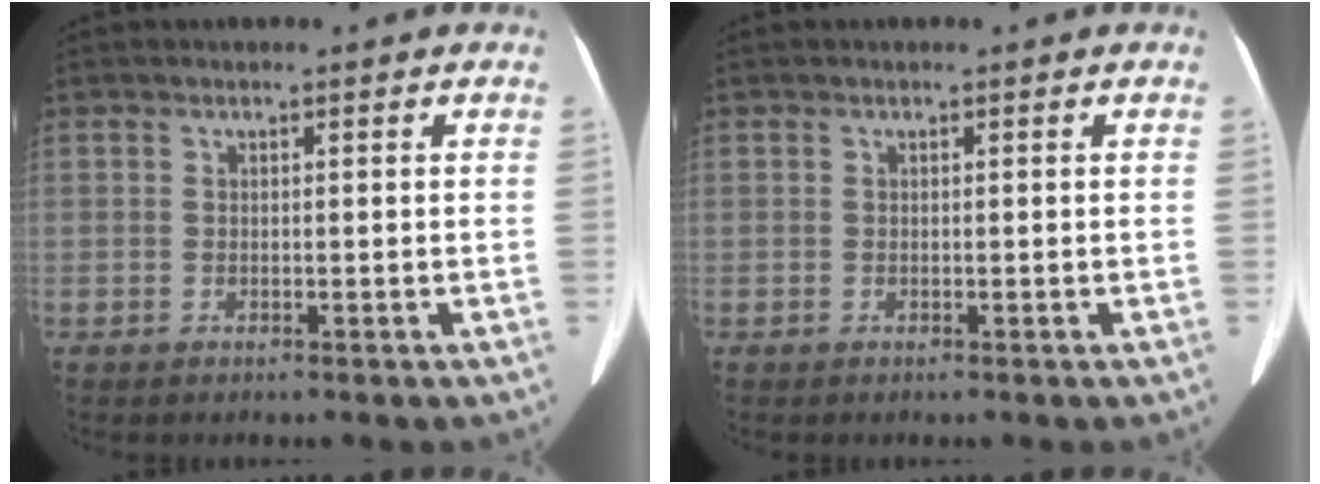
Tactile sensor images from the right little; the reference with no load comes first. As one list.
[{"total": 0.0}]